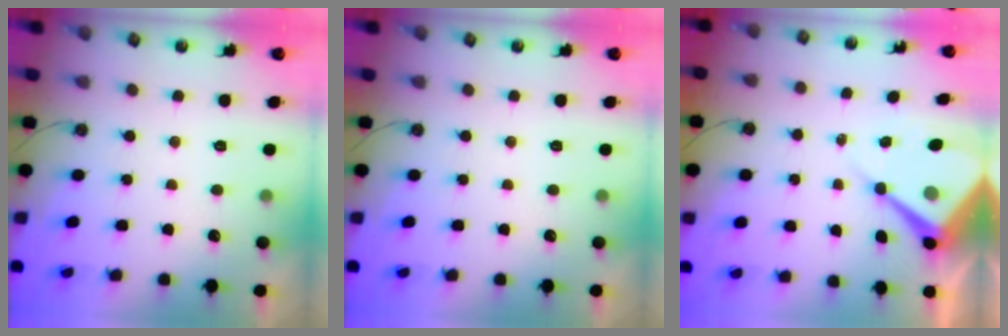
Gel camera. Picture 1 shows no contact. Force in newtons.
{"total": 0.0}
{"total": 10.0, "press": 9.9, "slide": 1.1}